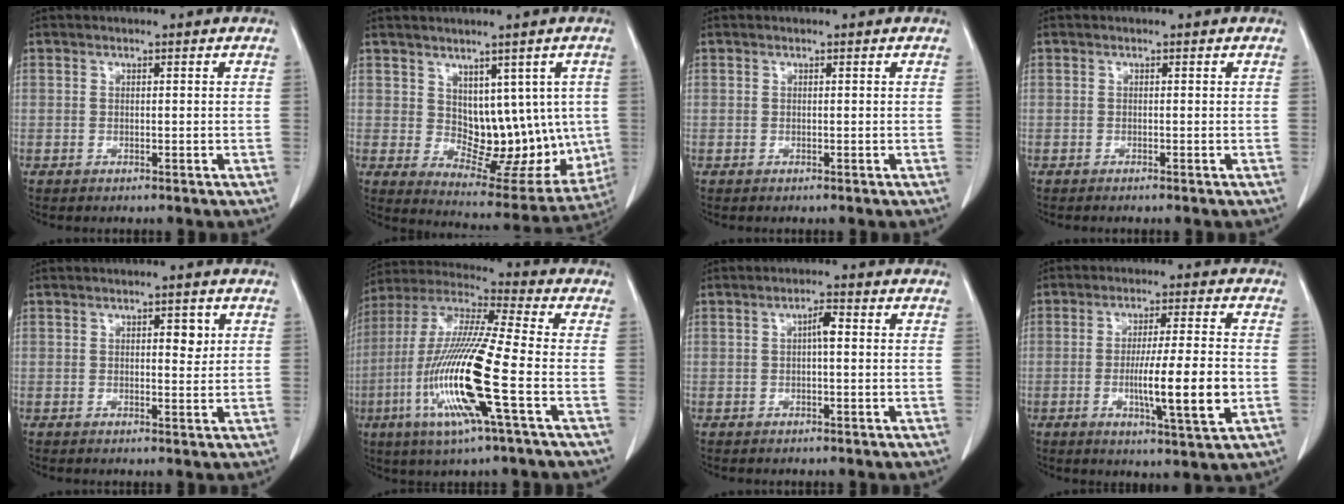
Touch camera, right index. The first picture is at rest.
{"total": 12.6, "force": [1.3, 7.4, 10.2], "torque": [-0.111, 0.004, 0.042]}
{"total": 0.0}
{"total": 0.8, "force": [-0.6, -0.1, 0.4], "torque": [-0.006, 0.000, -0.009]}
{"total": 2.5, "force": [0.8, 1.0, 2.1], "torque": [-0.025, -0.001, 0.011]}
{"total": 18.1, "force": [-5.3, 0.5, 17.3], "torque": [-0.363, -0.020, -0.108]}
{"total": 2.3, "force": [0.2, 0.4, 2.2], "torque": [-0.038, 0.005, 0.003]}
{"total": 10.9, "force": [-2.3, 0.2, 10.7], "torque": [-0.172, -0.014, -0.040]}